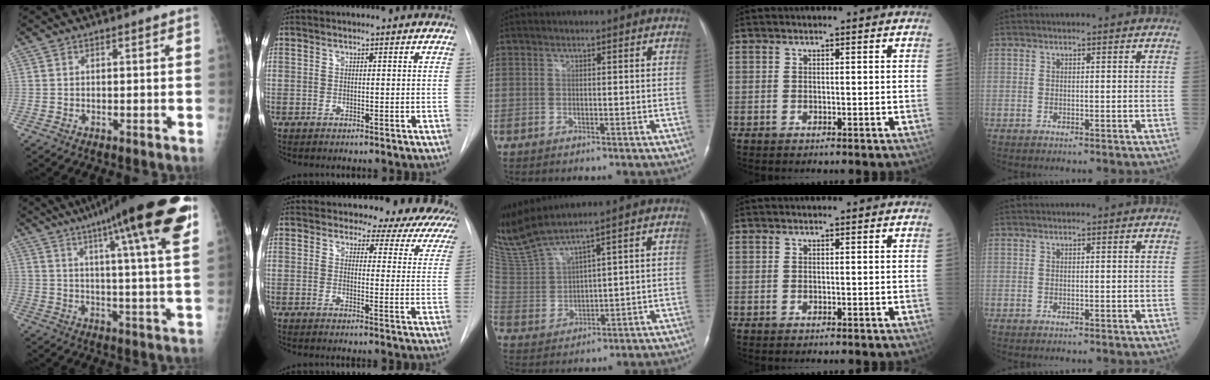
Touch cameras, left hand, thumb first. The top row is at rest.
{"thumb": {"total": 24.2, "force": [14.1, 2.7, 19.5], "torque": [-0.281, -0.027, 0.190]}, "index": {"total": 17.2, "force": [15.4, 5.4, 5.4], "torque": [-0.038, -0.060, 0.150]}, "middle": {"total": 9.3, "force": [8.1, -1.1, 4.3], "torque": [-0.108, 0.006, 0.178]}}